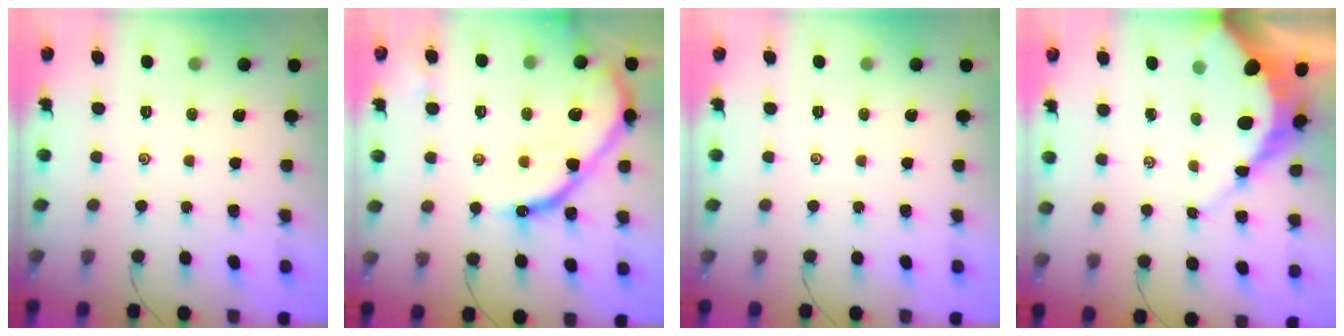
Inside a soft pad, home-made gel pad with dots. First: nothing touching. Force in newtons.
{"total": 17.2, "press": 17.1, "slide": 1.6}
{"total": 0.0}
{"total": 10.3, "press": 10.3, "slide": 0.9}